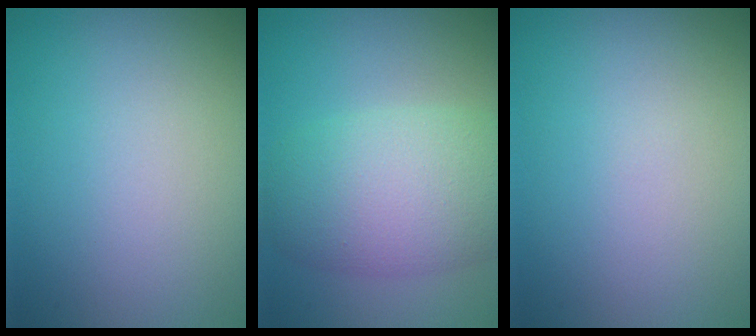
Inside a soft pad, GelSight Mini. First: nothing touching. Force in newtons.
{"total": 7.5, "press": 7.5, "slide": 0.2}
{"total": 0.0}